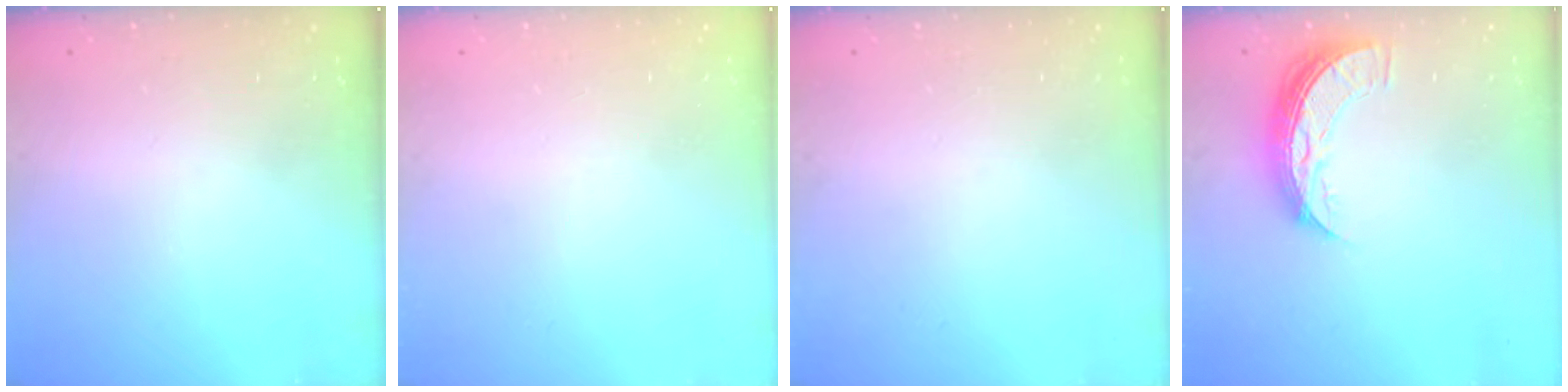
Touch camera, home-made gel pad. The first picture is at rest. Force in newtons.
{"total": 0.0}
{"total": 0.0}
{"total": 9.8, "press": 9.8, "slide": 0.7}